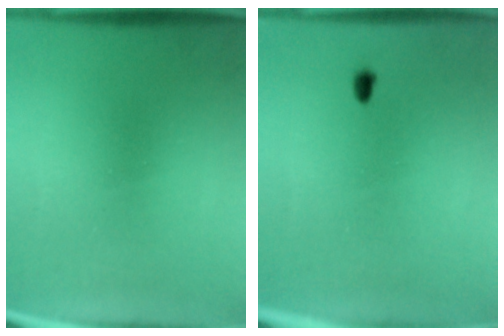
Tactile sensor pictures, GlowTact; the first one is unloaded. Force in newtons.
{"total": 1.0}